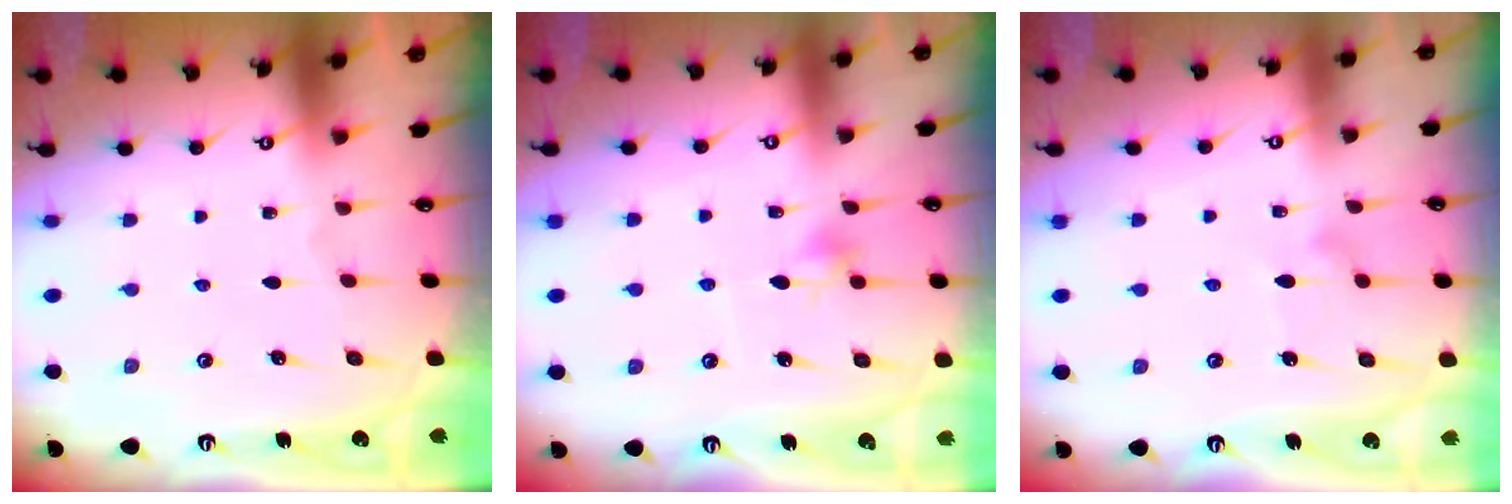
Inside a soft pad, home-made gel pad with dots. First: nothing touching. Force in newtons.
{"total": 7.2, "press": 7.1, "slide": 1.2}
{"total": 7.7, "press": 7.6, "slide": 0.4}